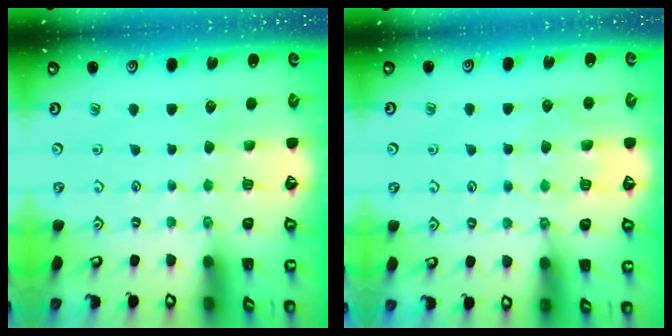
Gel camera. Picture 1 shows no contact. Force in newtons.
{"total": 6.0, "press": 6.0, "slide": 0.9}